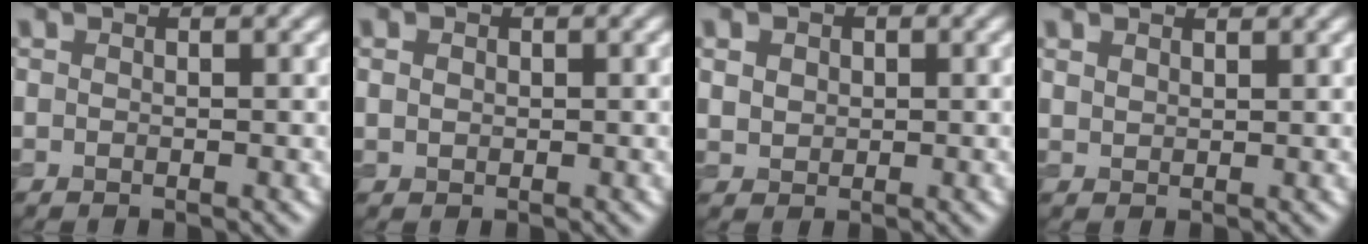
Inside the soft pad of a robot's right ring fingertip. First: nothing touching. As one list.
[{"total": 1.1, "force": [0.2, 0.9, 0.5], "torque": [-0.010, 0.000, 0.005]}, {"total": 3.3, "force": [1.4, 2.6, 1.5], "torque": [-0.036, 0.008, 0.019]}, {"total": 1.6, "force": [1.4, 0.7, 0.4], "torque": [-0.013, 0.002, 0.027]}]